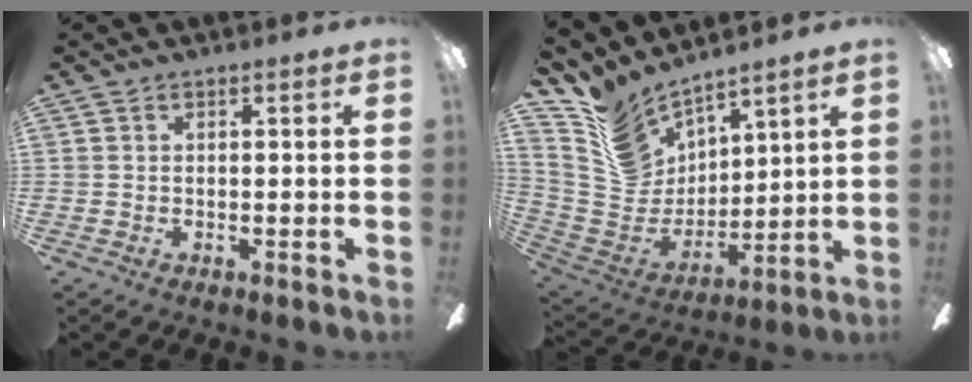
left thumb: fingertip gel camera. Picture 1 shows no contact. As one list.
[{"total": 12.5, "force": [10.0, 6.8, 3.3], "torque": [-0.103, -0.075, 0.198]}]